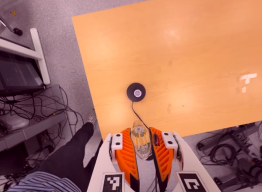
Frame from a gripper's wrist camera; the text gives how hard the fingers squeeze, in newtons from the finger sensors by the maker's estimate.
{"total": 21.3, "left": 25.8, "right": 16.9}